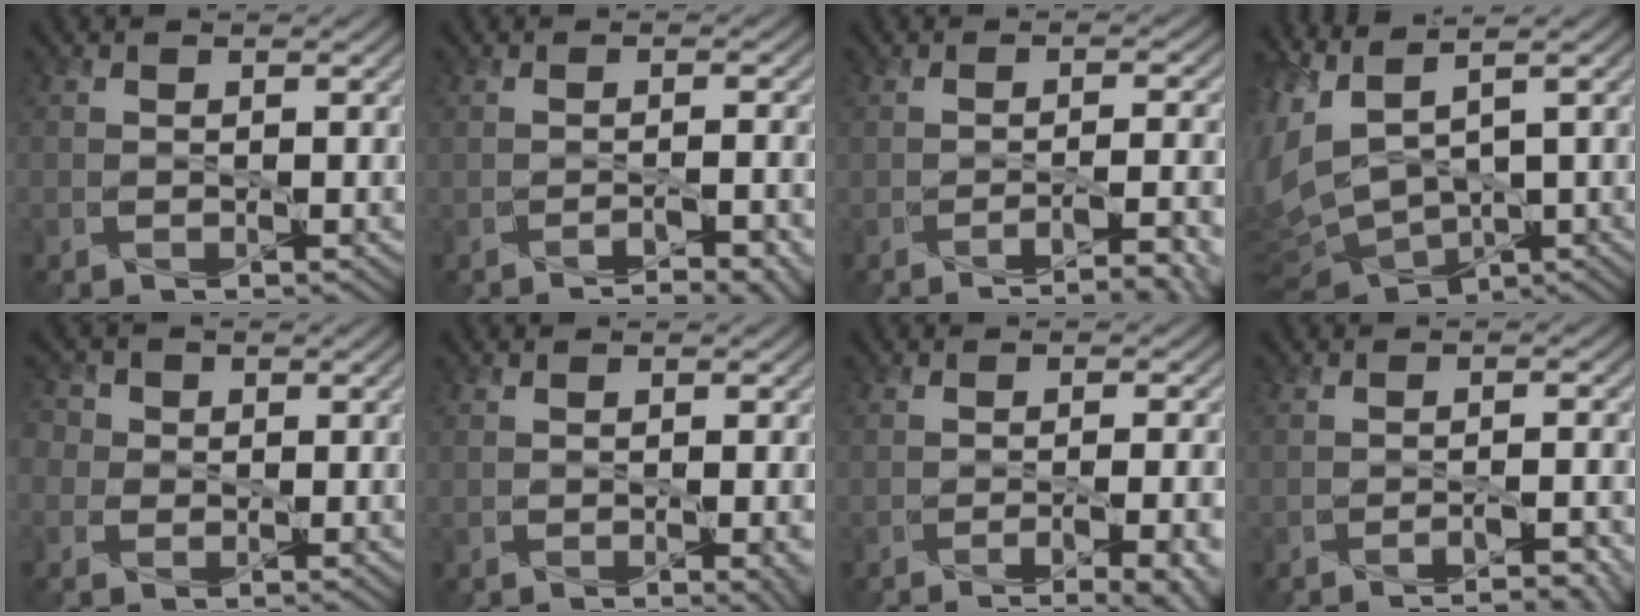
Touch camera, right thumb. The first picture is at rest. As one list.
[{"total": 4.4, "force": [-2.9, 0.9, 3.1], "torque": [-0.042, 0.004, -0.036]}, {"total": 6.7, "force": [-4.1, 1.6, 5.1], "torque": [-0.067, 0.001, -0.053]}, {"total": 10.1, "force": [1.7, 4.6, 8.8], "torque": [-0.249, -0.012, 0.063]}, {"total": 4.5, "force": [1.4, 3.9, 1.8], "torque": [-0.050, 0.016, -0.002]}, {"total": 1.8, "force": [-0.2, 0.4, 1.7], "torque": [-0.030, -0.003, 0.002]}, {"total": 7.9, "force": [-4.3, 2.4, 6.2], "torque": [-0.075, 0.000, -0.039]}, {"total": 3.6, "force": [-2.3, 0.7, 2.7], "torque": [-0.036, 0.004, -0.029]}]